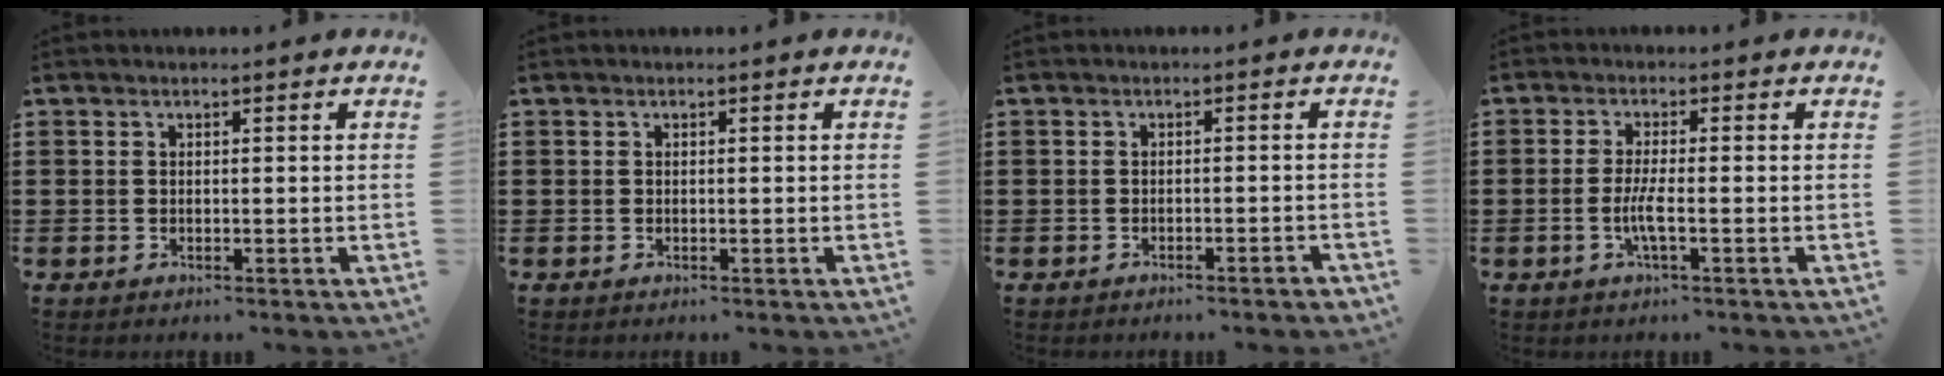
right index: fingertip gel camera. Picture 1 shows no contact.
{"total": 0.0}
{"total": 1.2, "force": [-1.0, 0.0, 0.6], "torque": [-0.011, -0.001, -0.020]}
{"total": 3.7, "force": [-1.1, 0.4, 3.5], "torque": [-0.076, -0.008, -0.026]}